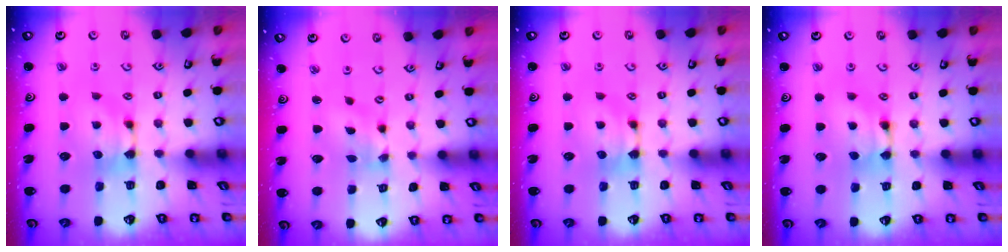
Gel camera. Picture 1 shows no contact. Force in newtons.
{"total": 1.1, "press": 0.3, "slide": 1.1}
{"total": 0.0}
{"total": 1.5, "press": 1.5, "slide": 0.1}